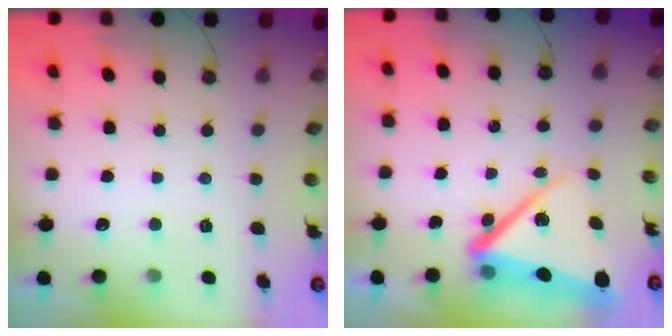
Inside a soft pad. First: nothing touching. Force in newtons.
{"total": 13.1, "press": 12.9, "slide": 1.8}